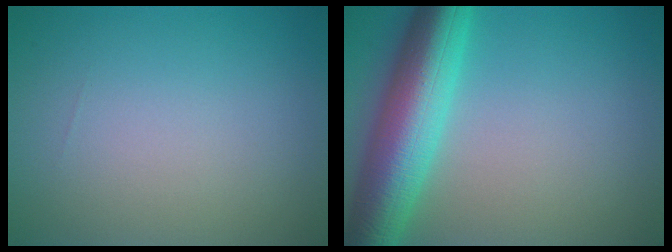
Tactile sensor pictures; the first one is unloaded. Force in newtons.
{"total": 9.2, "press": 9.2, "slide": 0.1}